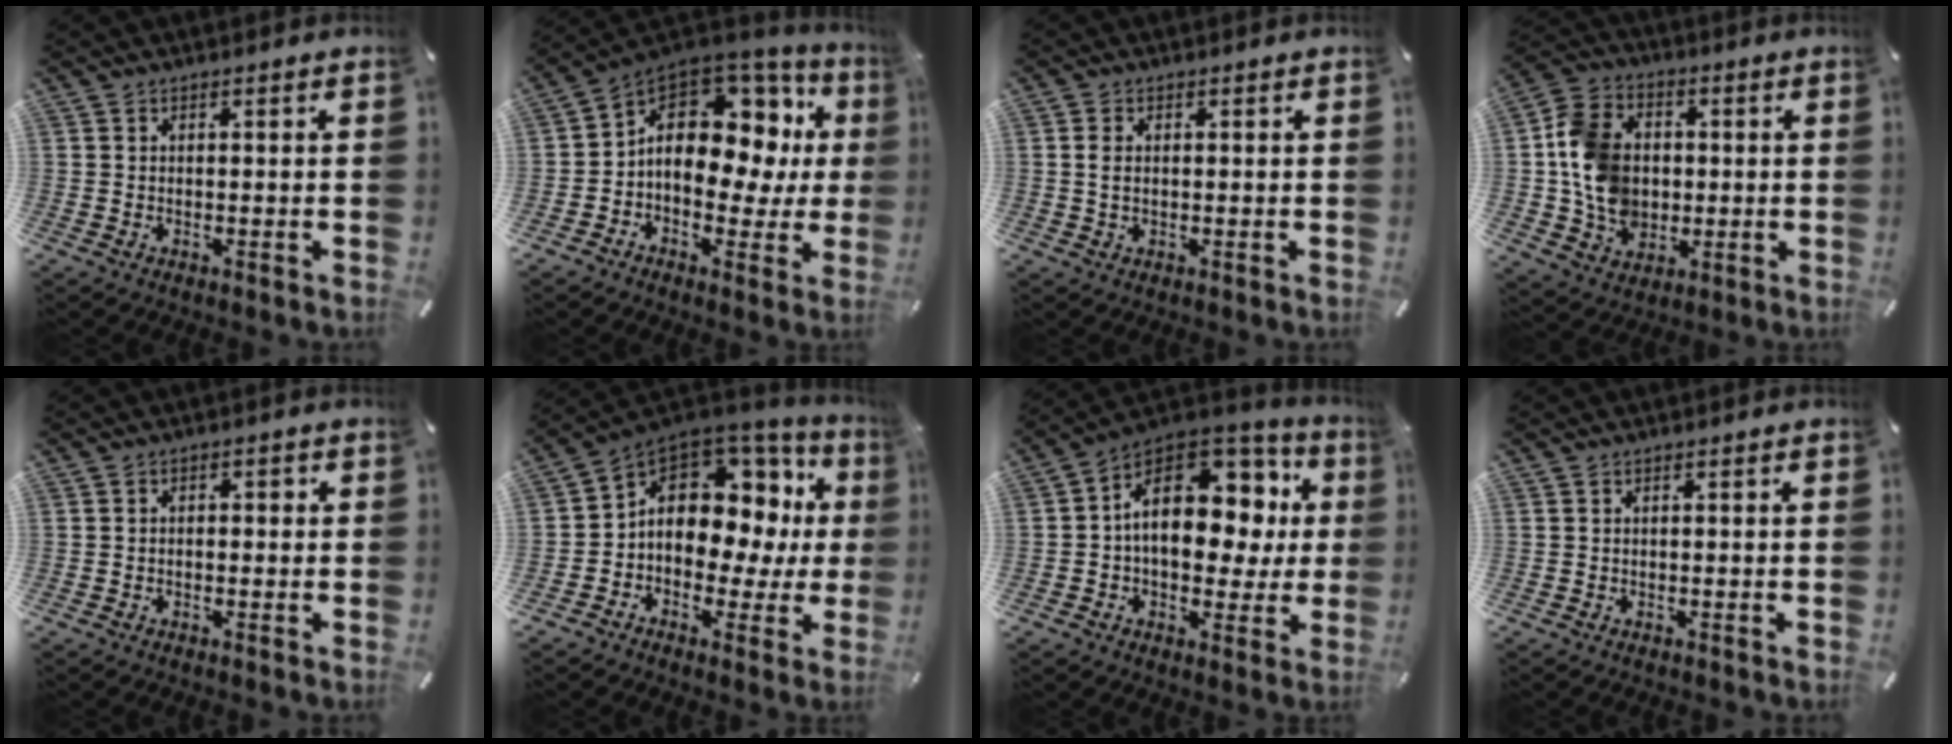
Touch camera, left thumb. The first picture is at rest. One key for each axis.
{"total": 12.8, "fx": 3.2, "fy": 9.1, "fz": 8.4, "tx": -0.133, "ty": -0.032, "tz": 0.054}
{"total": 2.4, "fx": 0.2, "fy": 1.5, "fz": 1.8, "tx": -0.045, "ty": 0.003, "tz": 0.000}
{"total": 13.4, "fx": -0.2, "fy": 11.4, "fz": 7.1, "tx": -0.140, "ty": 0.016, "tz": 0.001}
{"total": 1.3, "fx": -0.4, "fy": 0.8, "fz": 0.9, "tx": -0.016, "ty": 0.006, "tz": -0.010}
{"total": 10.5, "fx": 2.5, "fy": 8.3, "fz": 6.0, "tx": -0.104, "ty": -0.031, "tz": 0.047}
{"total": 17.2, "fx": 4.0, "fy": 11.8, "fz": 11.9, "tx": -0.174, "ty": -0.018, "tz": 0.074}
{"total": 0.0}